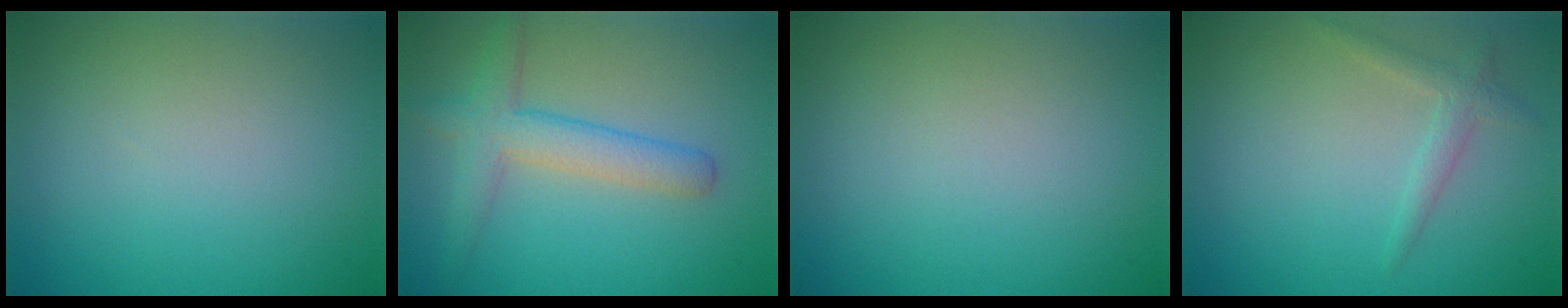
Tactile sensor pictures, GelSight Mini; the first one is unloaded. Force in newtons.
{"total": 3.9, "press": 3.9, "slide": 0.2}
{"total": 0.0}
{"total": 1.6, "press": 1.6, "slide": 0.1}